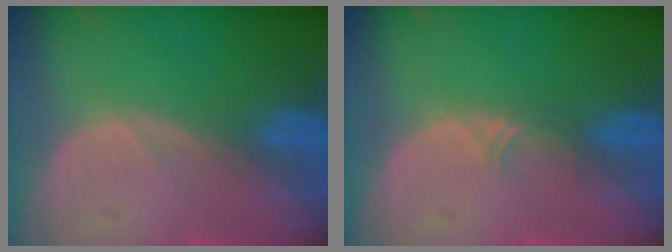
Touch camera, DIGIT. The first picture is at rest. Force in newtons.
{"total": 1.1, "press": 1.0, "slide": 0.6}